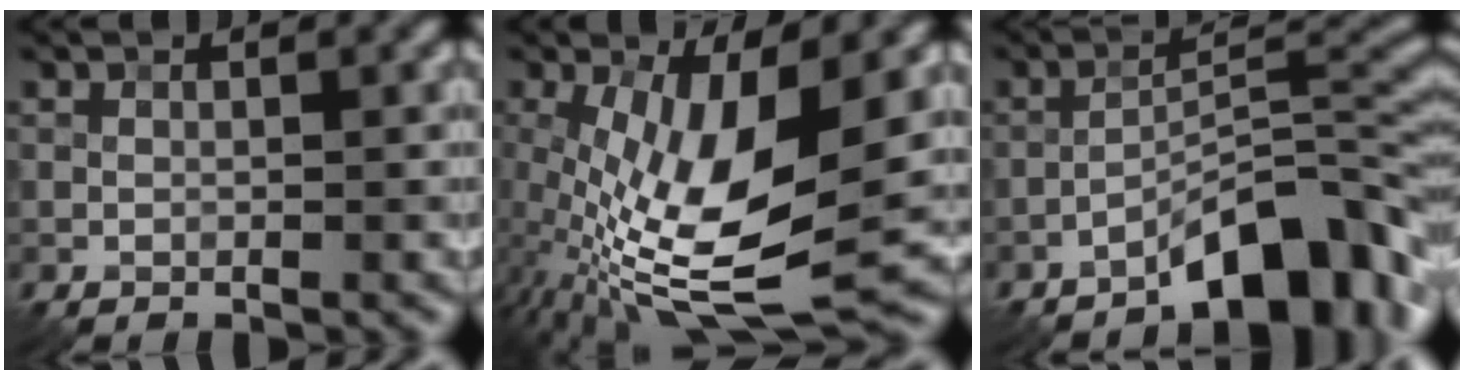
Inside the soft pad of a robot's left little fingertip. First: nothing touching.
{"total": 13.2, "force": [-0.8, 4.8, 12.2], "torque": [-0.232, -0.019, -0.015]}
{"total": 7.8, "force": [-5.2, 2.0, 5.4], "torque": [-0.079, 0.019, -0.087]}